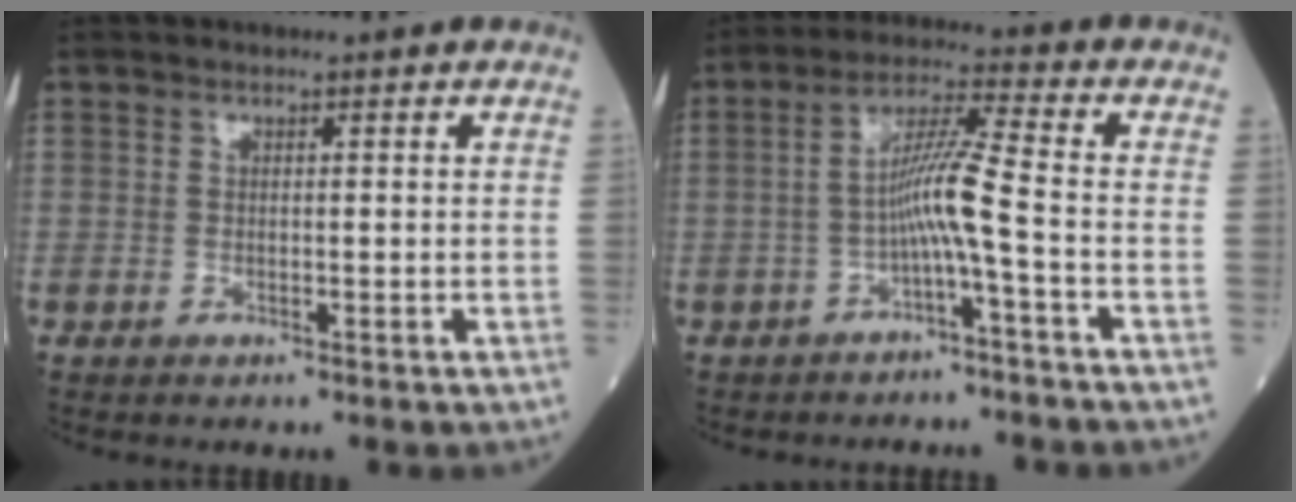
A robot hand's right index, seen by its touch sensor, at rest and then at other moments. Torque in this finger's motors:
{"motor_torque": [1.12, -0.26, 0.55, 0.19]}